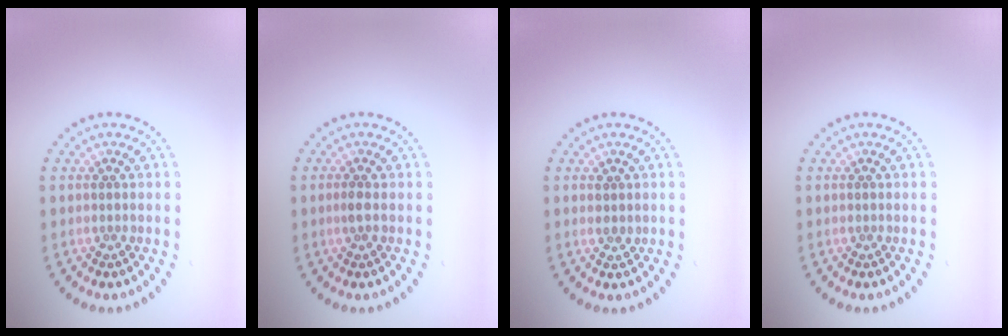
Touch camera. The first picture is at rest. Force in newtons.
{"total": 0.7, "press": 0.7, "slide": 0.1}
{"total": 1.1, "press": 1.1, "slide": 0.2}
{"total": 0.0}